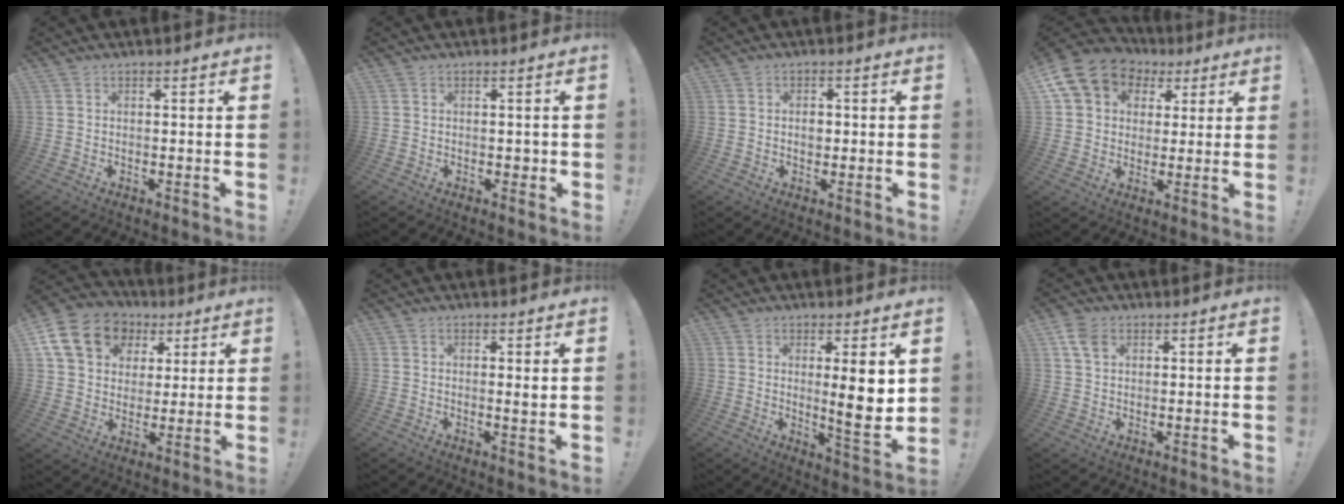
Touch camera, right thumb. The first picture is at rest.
{"total": 1.3, "force": [0.0, 1.2, 0.7], "torque": [-0.004, 0.003, -0.003]}
{"total": 2.6, "force": [-0.3, 2.1, 1.6], "torque": [-0.014, 0.001, -0.010]}
{"total": 13.3, "force": [5.6, 10.5, 6.0], "torque": [-0.083, -0.030, 0.111]}
{"total": 17.5, "force": [7.0, 13.6, 8.3], "torque": [-0.114, -0.027, 0.141]}
{"total": 1.6, "force": [0.7, -0.2, 1.5], "torque": [-0.016, -0.009, 0.008]}
{"total": 9.5, "force": [1.9, 1.1, 9.2], "torque": [-0.120, -0.026, 0.024]}
{"total": 5.6, "force": [2.5, 3.8, 3.2], "torque": [-0.057, -0.001, 0.051]}